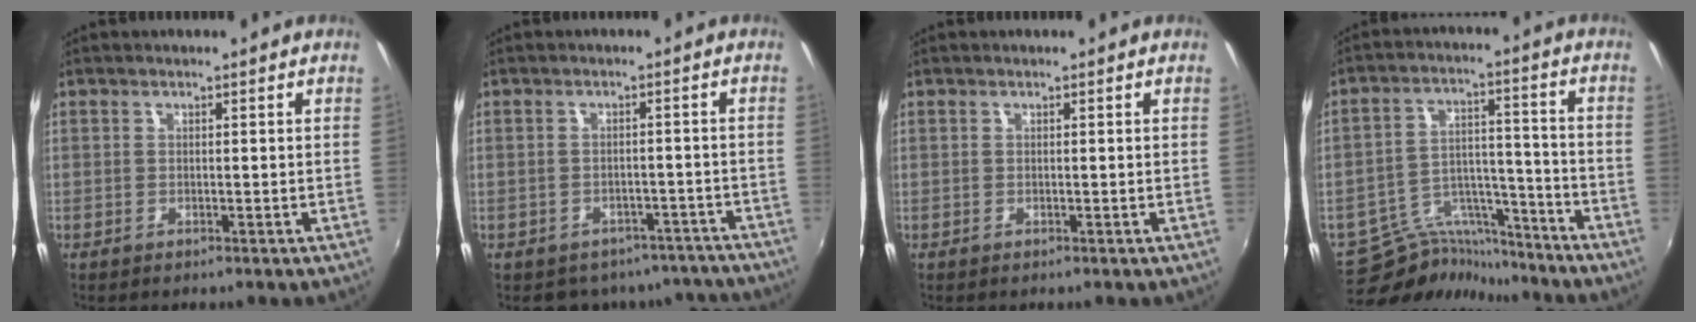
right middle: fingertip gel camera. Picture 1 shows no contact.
{"total": 12.3, "force": [-10.2, 6.3, 2.6], "torque": [-0.057, 0.016, -0.106]}
{"total": 0.0}
{"total": 12.1, "force": [-11.4, 3.8, 1.1], "torque": [-0.027, 0.040, -0.193]}